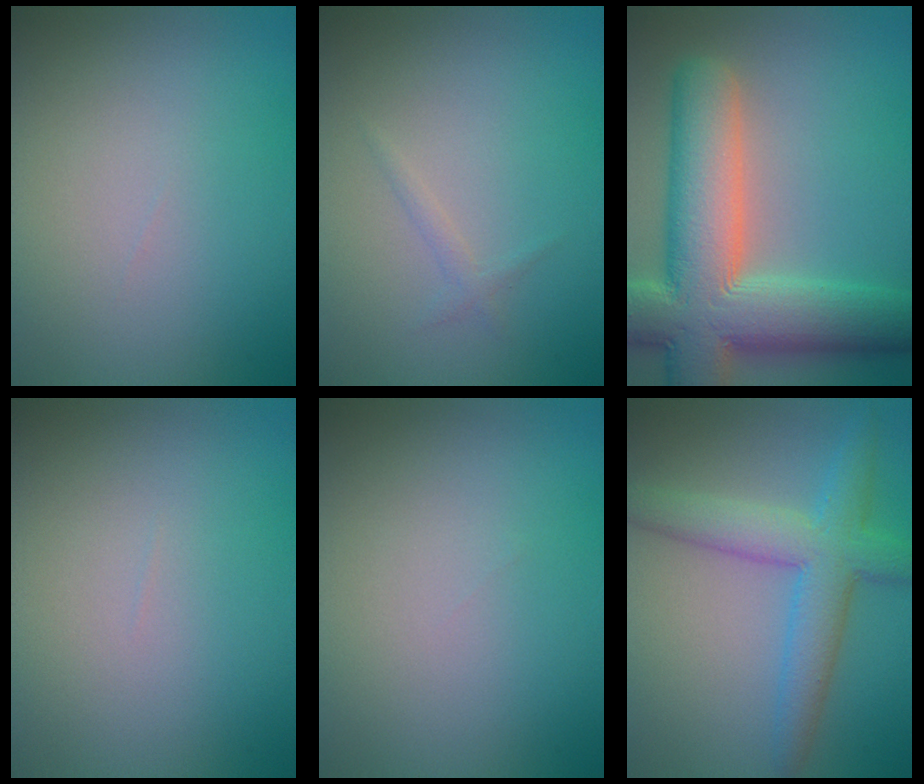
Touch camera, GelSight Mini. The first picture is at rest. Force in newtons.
{"total": 0.8, "press": 0.8, "slide": 0.1}
{"total": 12.6, "press": 12.6, "slide": 1.2}
{"total": 0.0}
{"total": 0.0}
{"total": 5.6, "press": 5.6, "slide": 0.3}